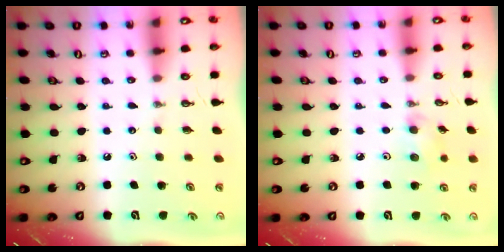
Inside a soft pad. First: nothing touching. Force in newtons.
{"total": 6.3, "press": 4.7, "slide": 4.3}